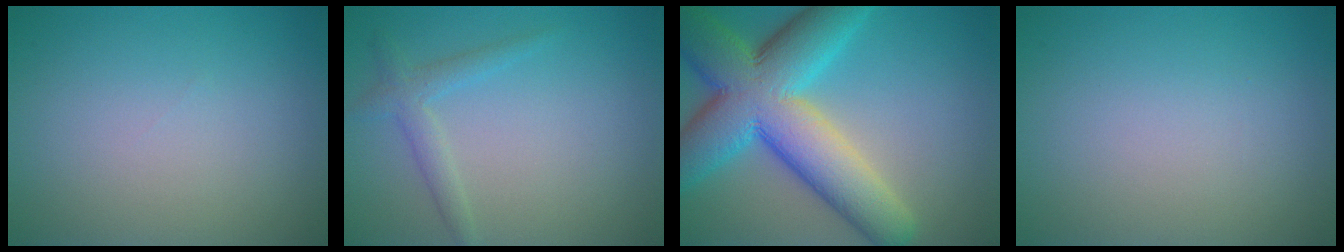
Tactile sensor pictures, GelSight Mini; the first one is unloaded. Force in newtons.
{"total": 2.0, "press": 2.0, "slide": 0.1}
{"total": 12.7, "press": 12.7, "slide": 0.2}
{"total": 0.0}